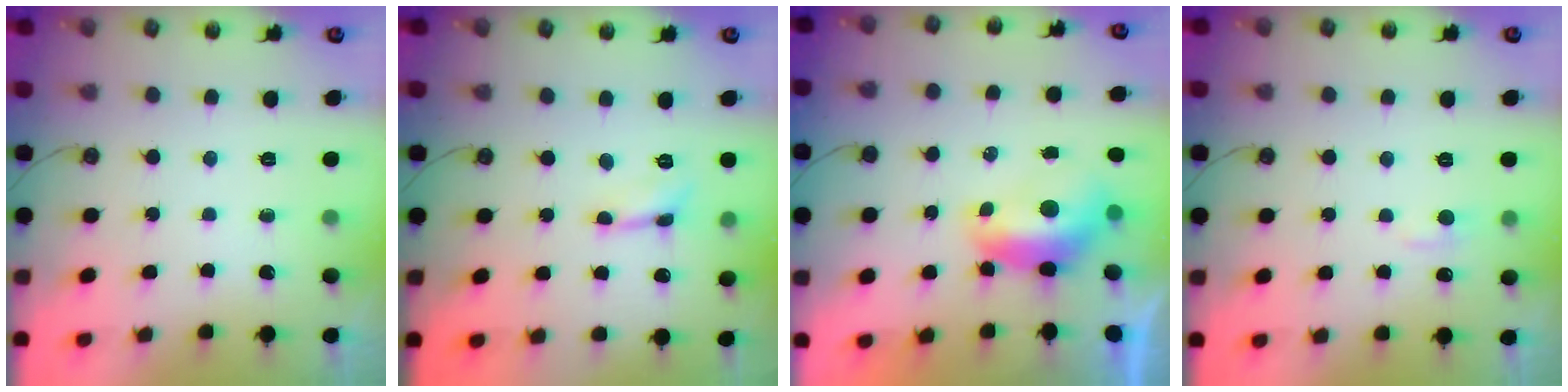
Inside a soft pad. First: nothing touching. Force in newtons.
{"total": 0.5, "press": 0.5, "slide": 0.2}
{"total": 1.8, "press": 1.6, "slide": 0.7}
{"total": 1.7, "press": 1.6, "slide": 0.6}